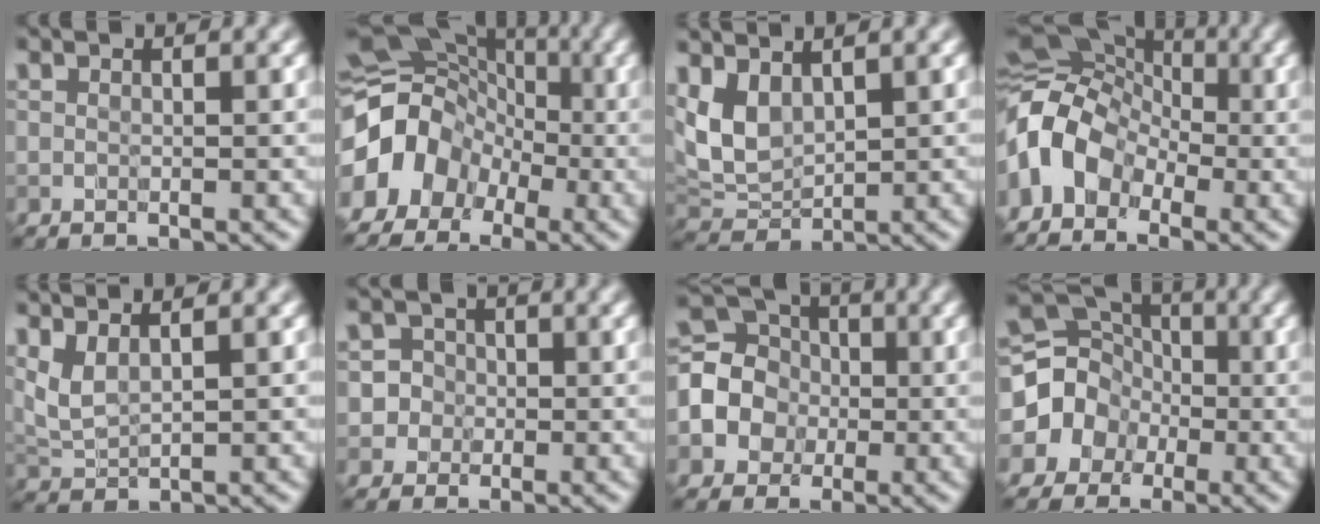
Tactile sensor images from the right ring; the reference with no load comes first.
{"total": 8.4, "force": [-2.3, 7.0, 4.1], "torque": [-0.059, 0.004, -0.056]}
{"total": 4.2, "force": [2.0, 2.4, 2.8], "torque": [-0.069, -0.002, 0.045]}
{"total": 7.3, "force": [-2.3, 5.4, 4.3], "torque": [-0.082, 0.005, -0.060]}
{"total": 2.6, "force": [1.9, 0.4, 1.7], "torque": [-0.044, 0.003, 0.046]}
{"total": 3.6, "force": [-0.6, 3.6, 0.3], "torque": [0.029, 0.016, -0.031]}
{"total": 6.1, "force": [-0.8, 5.6, 2.2], "torque": [-0.047, 0.006, -0.038]}
{"total": 9.6, "force": [-0.9, 8.9, 3.5], "torque": [-0.069, 0.025, -0.057]}